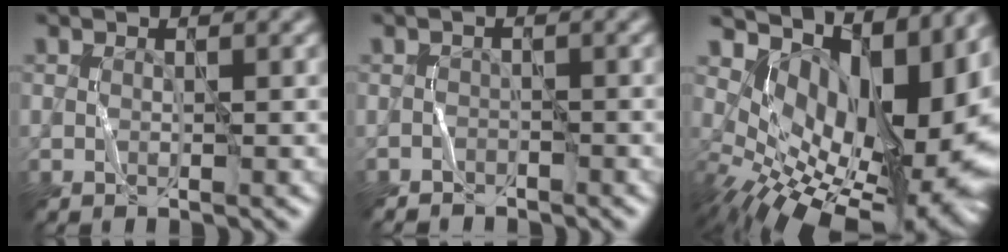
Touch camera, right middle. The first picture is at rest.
{"total": 1.4, "force": [-1.1, -0.1, -0.8], "torque": [0.014, 0.002, -0.015]}
{"total": 16.6, "force": [2.6, 9.7, 13.2], "torque": [-0.184, -0.001, 0.069]}